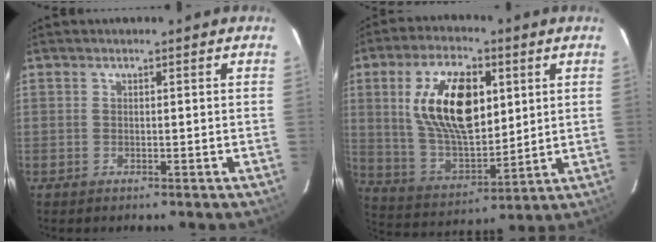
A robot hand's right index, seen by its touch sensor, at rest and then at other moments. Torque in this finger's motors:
{"motor_torque": [0.69, 0.15, 1.05, 0.21]}